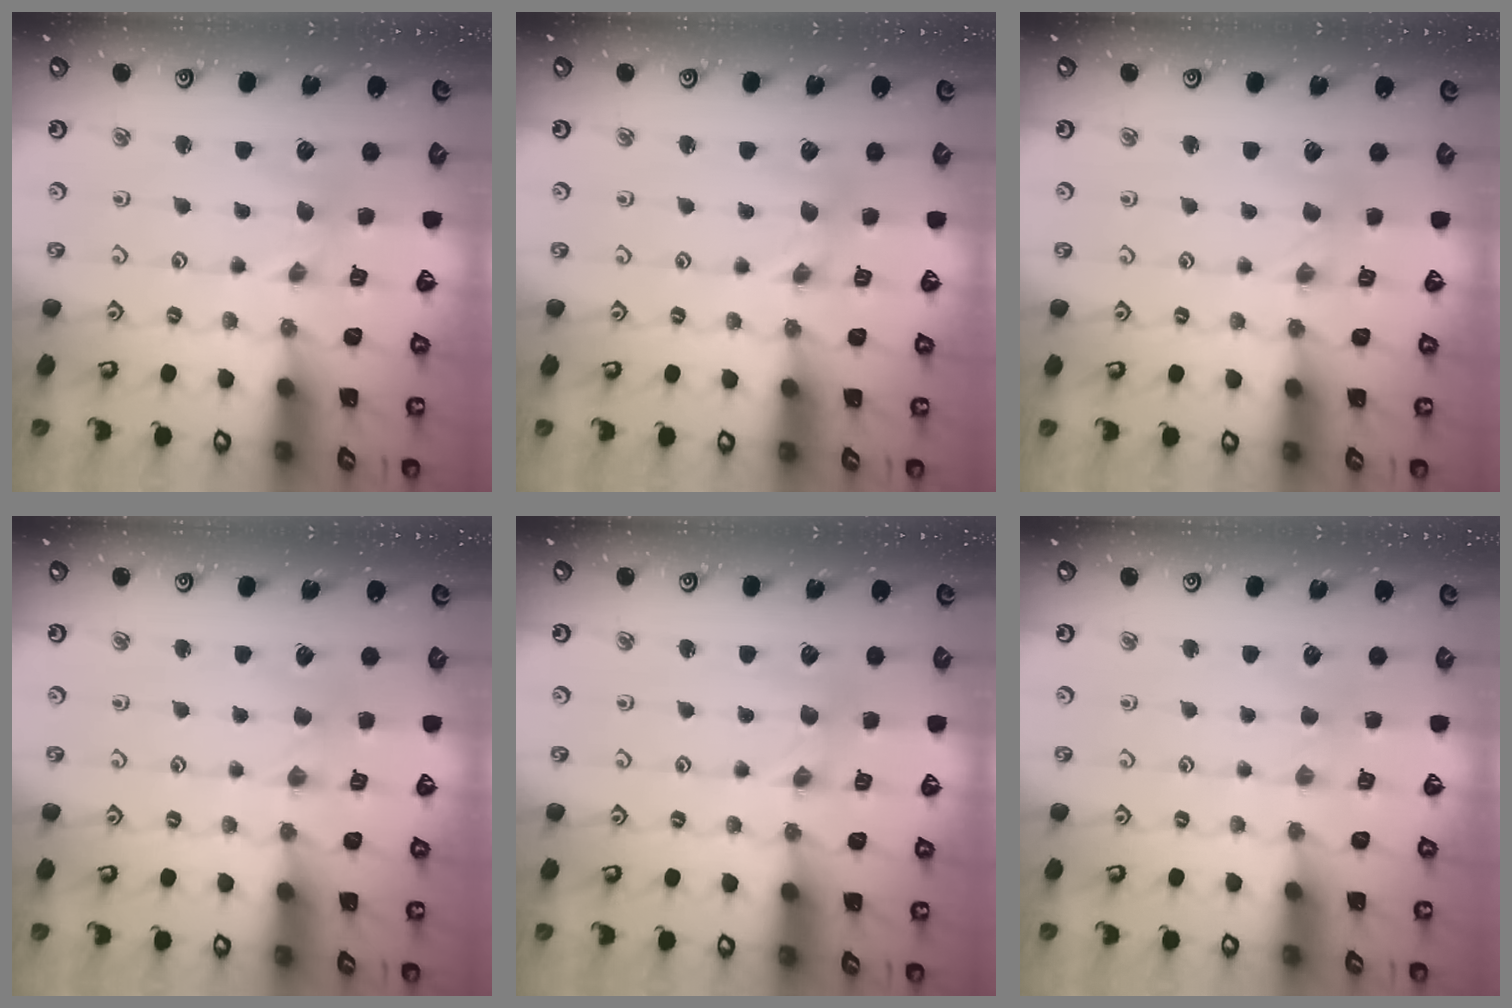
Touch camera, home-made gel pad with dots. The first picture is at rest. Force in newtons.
{"total": 0.0}
{"total": 0.0}
{"total": 0.0}
{"total": 0.6, "press": 0.6, "slide": 0.2}
{"total": 1.3, "press": 1.2, "slide": 0.3}